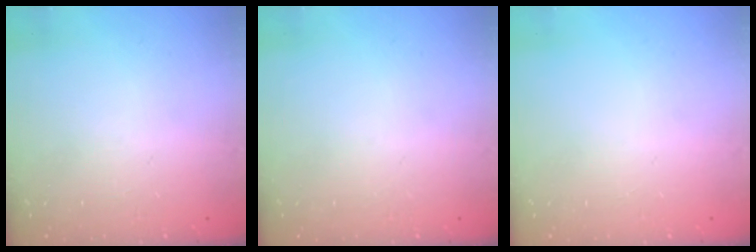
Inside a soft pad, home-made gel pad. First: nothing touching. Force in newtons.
{"total": 0.0}
{"total": 0.0}